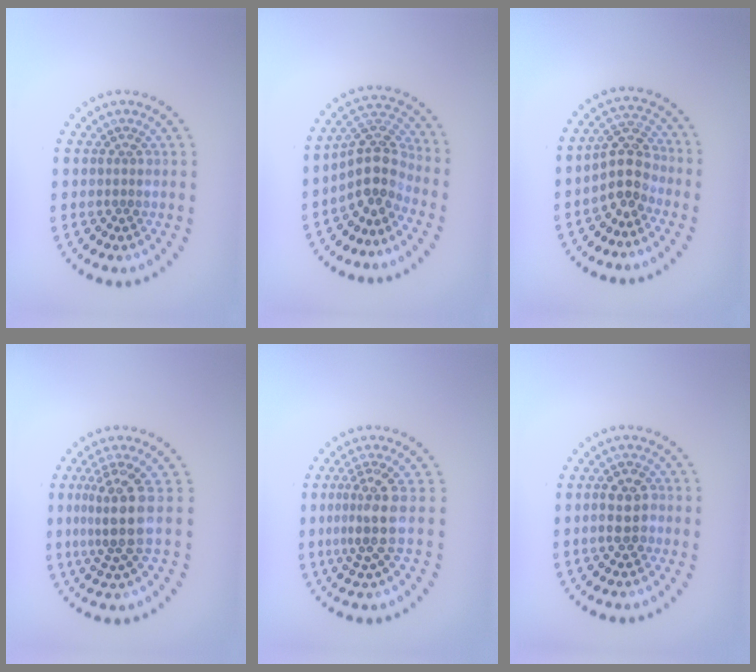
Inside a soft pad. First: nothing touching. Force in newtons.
{"total": 3.9, "press": 3.2, "slide": 2.3}
{"total": 3.3, "press": 2.8, "slide": 1.6}
{"total": 4.0, "press": 3.1, "slide": 2.5}
{"total": 3.3, "press": 2.5, "slide": 2.1}
{"total": 3.0, "press": 2.9, "slide": 0.6}